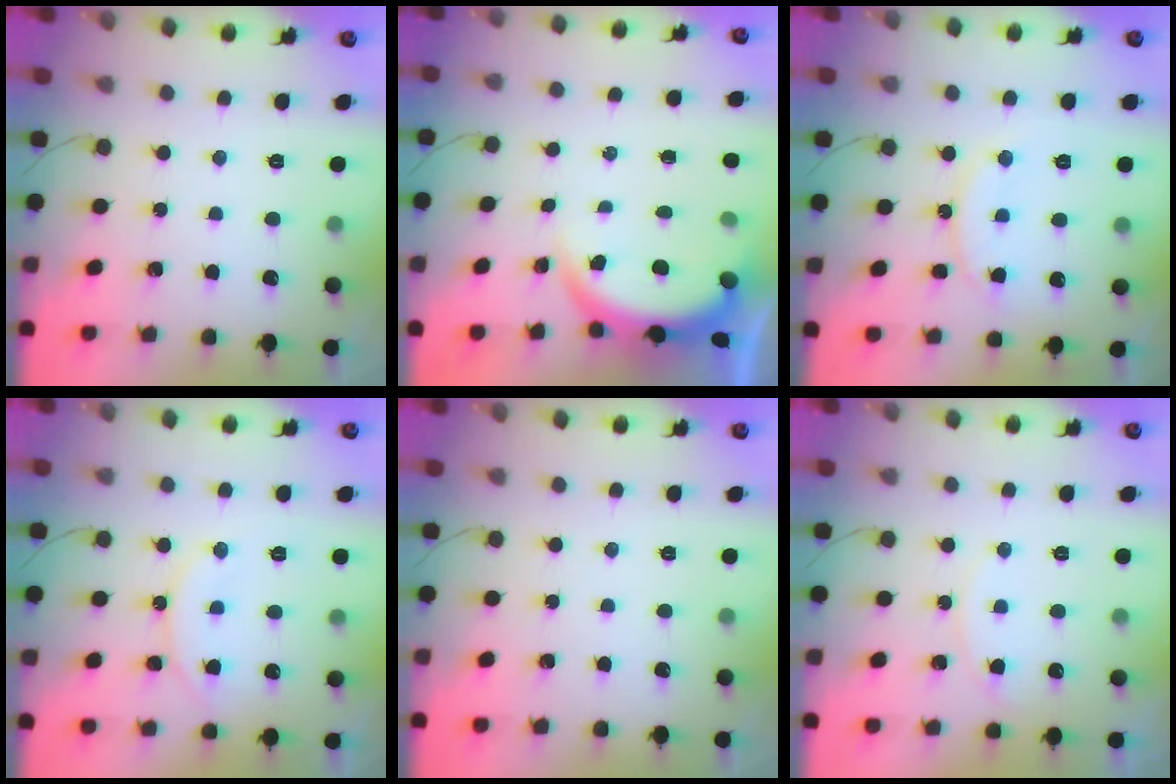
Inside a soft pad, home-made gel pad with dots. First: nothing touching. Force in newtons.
{"total": 3.7, "press": 3.7, "slide": 0.1}
{"total": 13.7, "press": 13.6, "slide": 1.1}
{"total": 11.2, "press": 11.1, "slide": 1.3}
{"total": 0.0}
{"total": 5.7, "press": 5.6, "slide": 0.6}